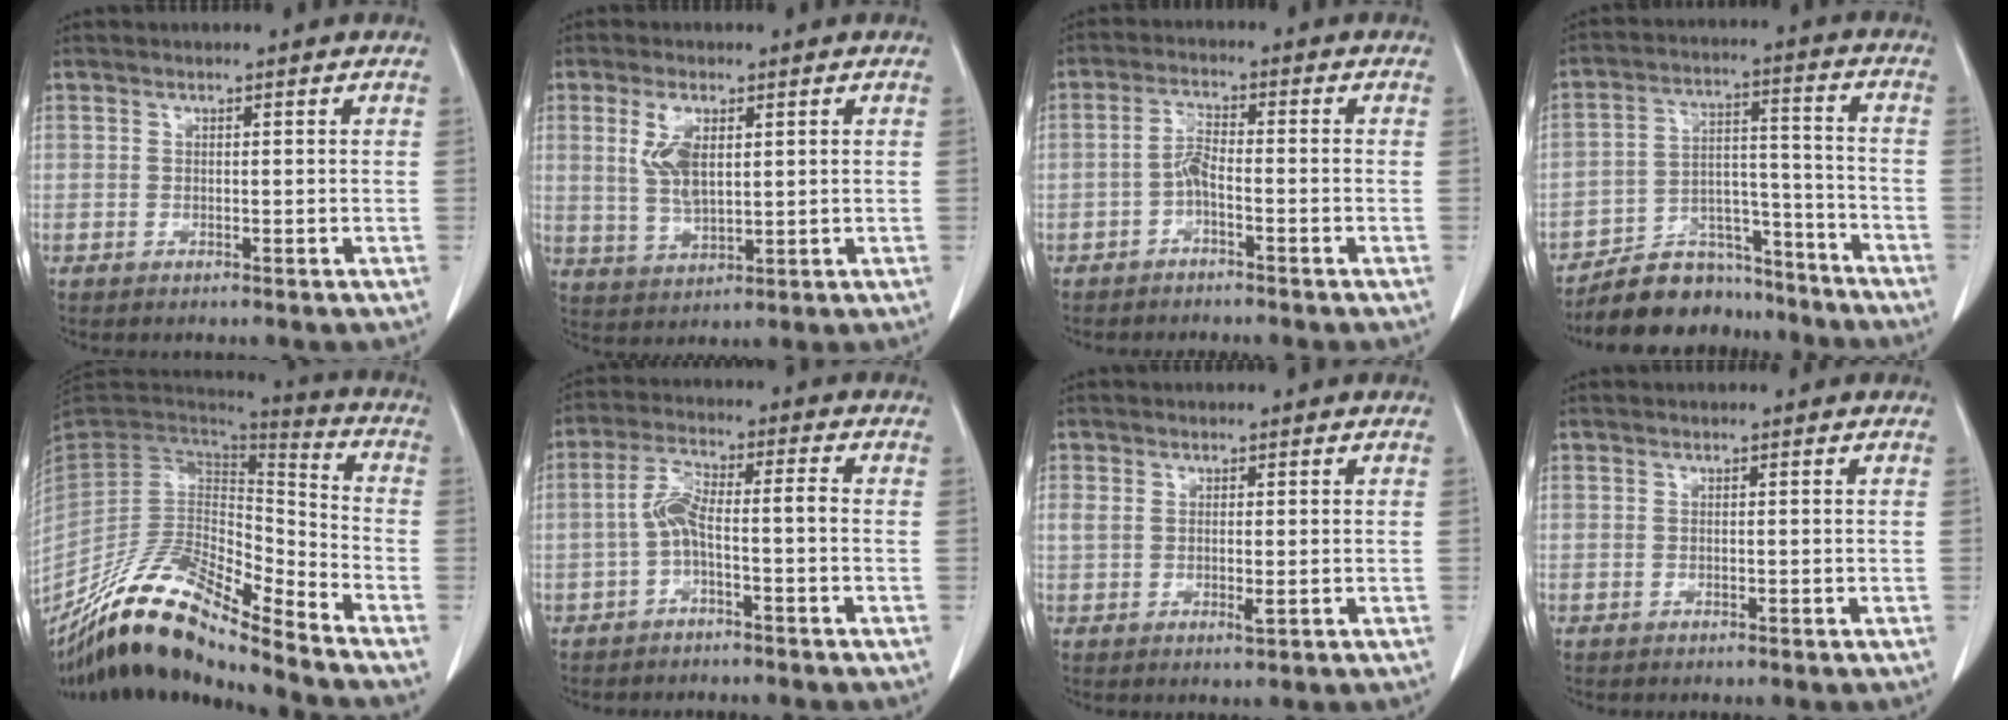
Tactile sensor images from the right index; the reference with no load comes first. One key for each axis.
{"total": 6.5, "fx": 1.8, "fy": 2.9, "fz": 5.6, "tx": -0.123, "ty": 0.006, "tz": 0.043}
{"total": 3.5, "fx": -1.8, "fy": 1.0, "fz": 2.9, "tx": -0.066, "ty": 0.010, "tz": -0.034}
{"total": 13.1, "fx": -11.8, "fy": 5.3, "fz": 2.1, "tx": -0.021, "ty": 0.051, "tz": -0.194}
{"total": 21.3, "fx": -17.5, "fy": 3.1, "fz": 11.7, "tx": -0.241, "ty": -0.002, "tz": -0.331}
{"total": 6.3, "fx": -1.6, "fy": 1.4, "fz": 5.9, "tx": -0.124, "ty": 0.029, "tz": -0.031}
{"total": 3.4, "fx": -0.1, "fy": 1.6, "fz": 3.0, "tx": -0.076, "ty": 0.007, "tz": 0.003}
{"total": 0.0}